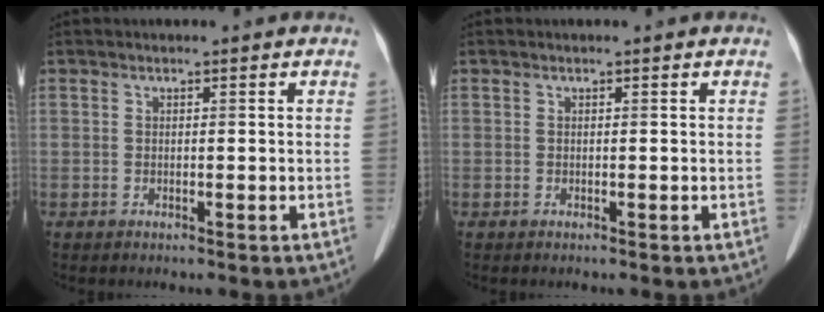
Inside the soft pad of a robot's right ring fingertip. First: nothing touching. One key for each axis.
{"total": 0.0}